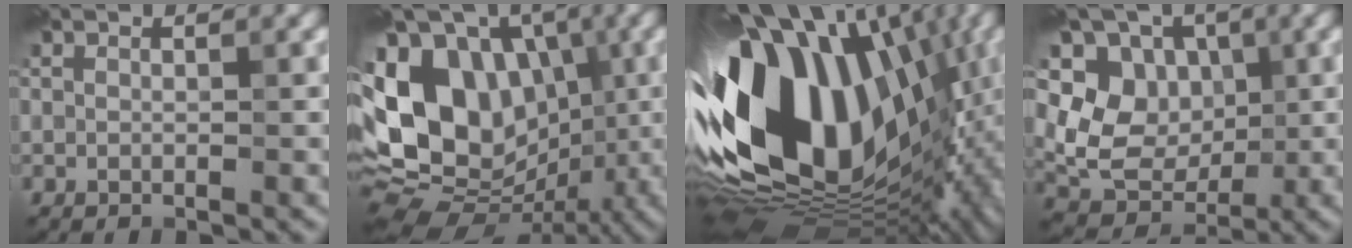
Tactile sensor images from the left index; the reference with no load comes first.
{"total": 14.8, "force": [0.3, 11.1, 9.8], "torque": [-0.181, 0.026, -0.006]}
{"total": 18.5, "force": [0.4, 12.3, 13.8], "torque": [-0.289, -0.006, 0.004]}
{"total": 6.8, "force": [1.0, 5.7, 3.6], "torque": [-0.062, -0.010, 0.010]}